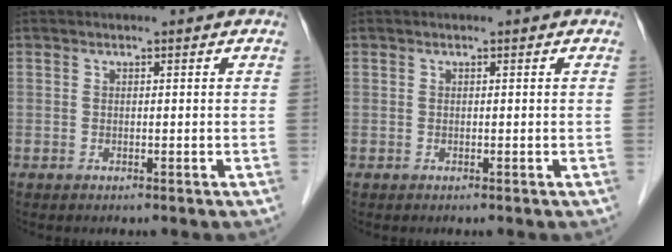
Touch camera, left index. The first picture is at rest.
{"total": 0.0}